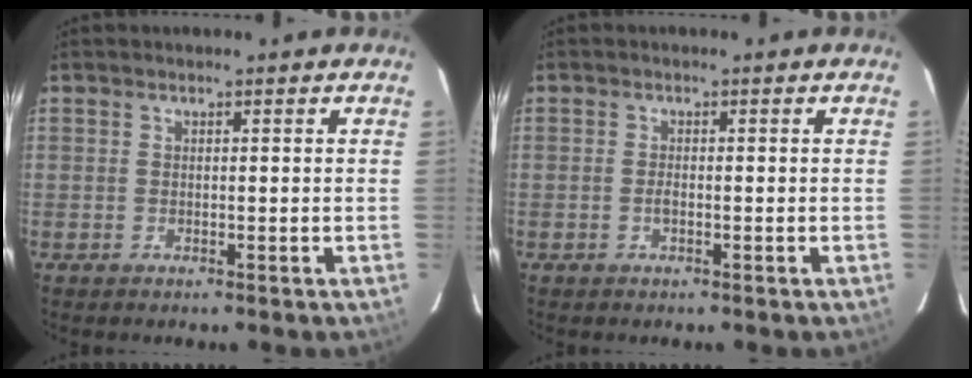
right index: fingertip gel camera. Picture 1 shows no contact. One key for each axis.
{"total": 1.0, "fx": -0.4, "fy": 0.4, "fz": 0.8, "tx": -0.017, "ty": 0.001, "tz": -0.008}